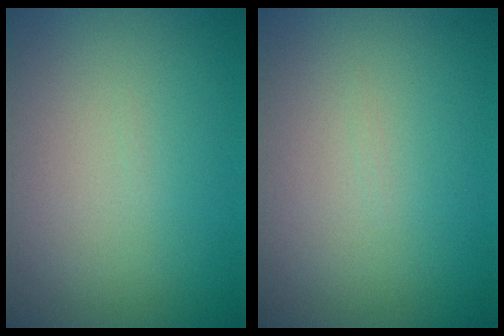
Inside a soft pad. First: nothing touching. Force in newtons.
{"total": 0.0}